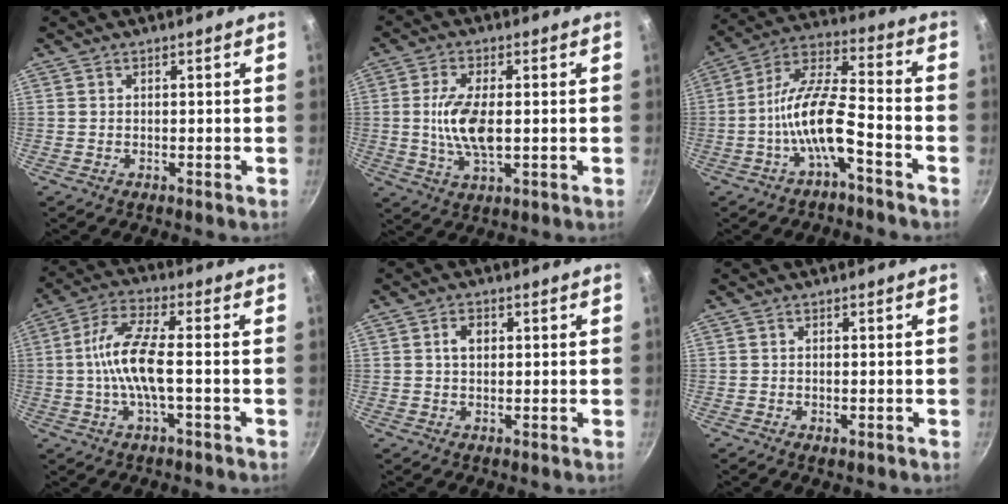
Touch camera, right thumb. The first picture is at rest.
{"total": 9.3, "force": [0.1, 4.0, 8.4], "torque": [-0.165, -0.005, 0.001]}
{"total": 12.4, "force": [-5.3, 3.9, 10.5], "torque": [-0.202, 0.048, -0.103]}
{"total": 10.2, "force": [-1.3, 3.0, 9.7], "torque": [-0.199, 0.024, -0.037]}
{"total": 2.9, "force": [0.7, 2.0, 2.0], "torque": [-0.022, 0.003, 0.011]}
{"total": 1.2, "force": [-0.4, 0.5, 1.0], "torque": [-0.015, -0.001, -0.006]}